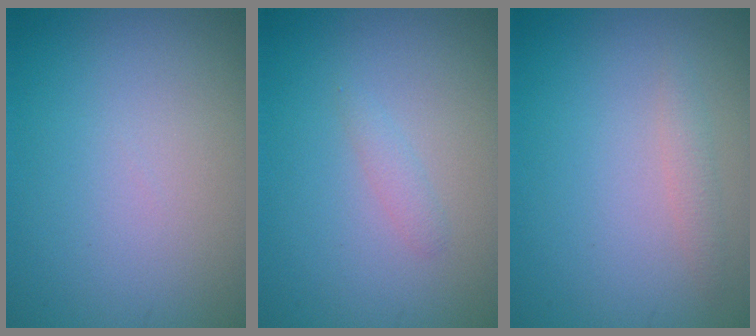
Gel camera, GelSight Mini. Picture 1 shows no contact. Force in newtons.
{"total": 0.9, "press": 0.9, "slide": 0.0}
{"total": 1.1, "press": 1.1, "slide": 0.0}